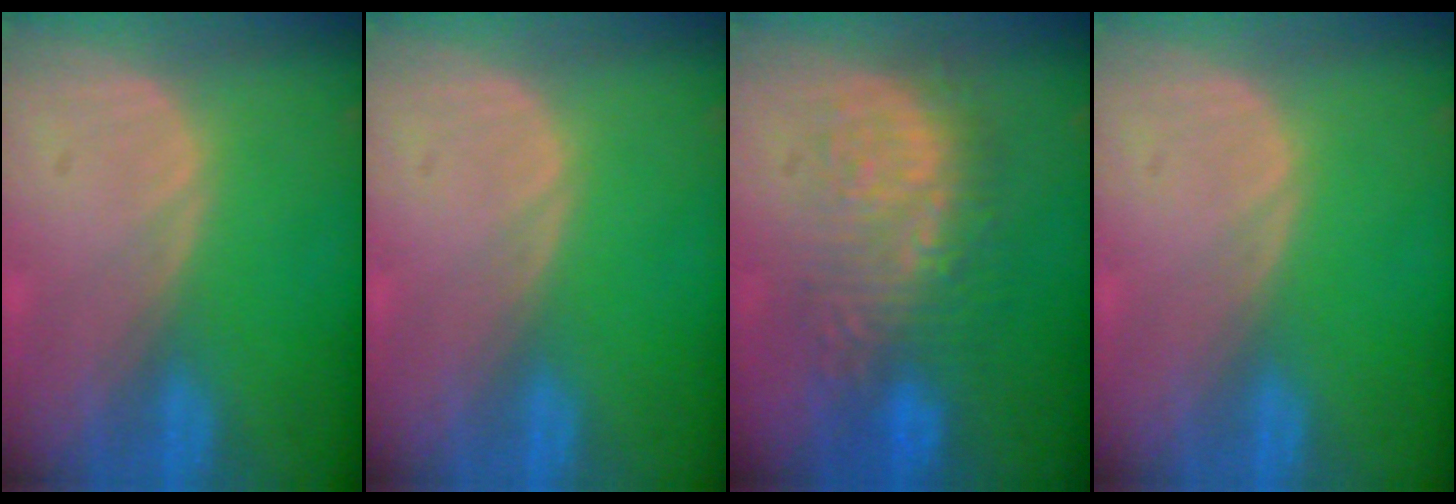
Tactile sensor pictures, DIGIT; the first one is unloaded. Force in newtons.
{"total": 0.0}
{"total": 8.9, "press": 8.8, "slide": 1.5}
{"total": 0.0}